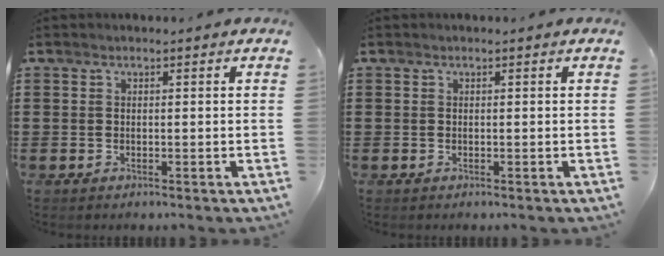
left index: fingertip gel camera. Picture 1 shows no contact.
{"total": 0.0}